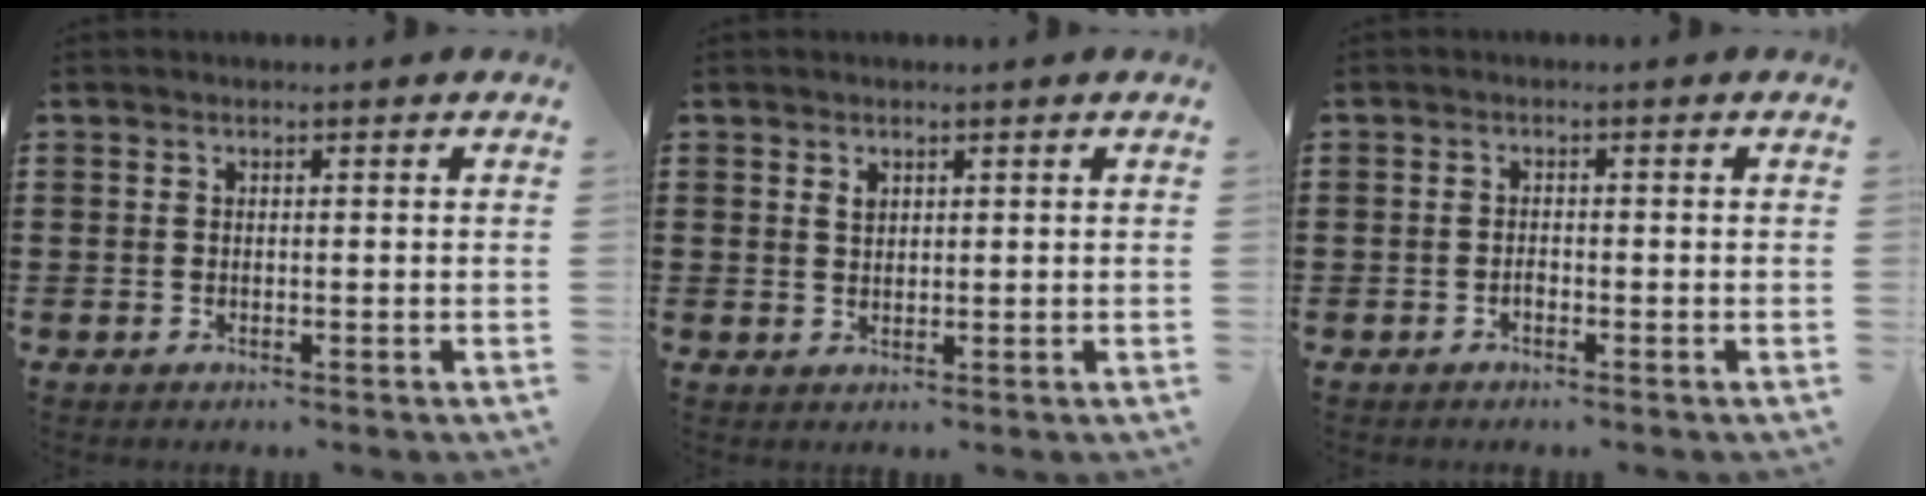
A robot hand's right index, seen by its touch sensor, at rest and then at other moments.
{"total": 1.3, "force": [0.7, 0.9, 0.7], "torque": [-0.015, 0.003, 0.014]}
{"total": 1.0, "force": [-0.7, 0.5, 0.4], "torque": [-0.010, -0.002, -0.012]}